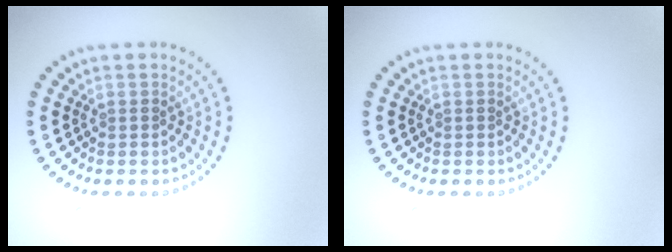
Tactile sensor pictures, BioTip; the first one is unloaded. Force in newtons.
{"total": 0.0}